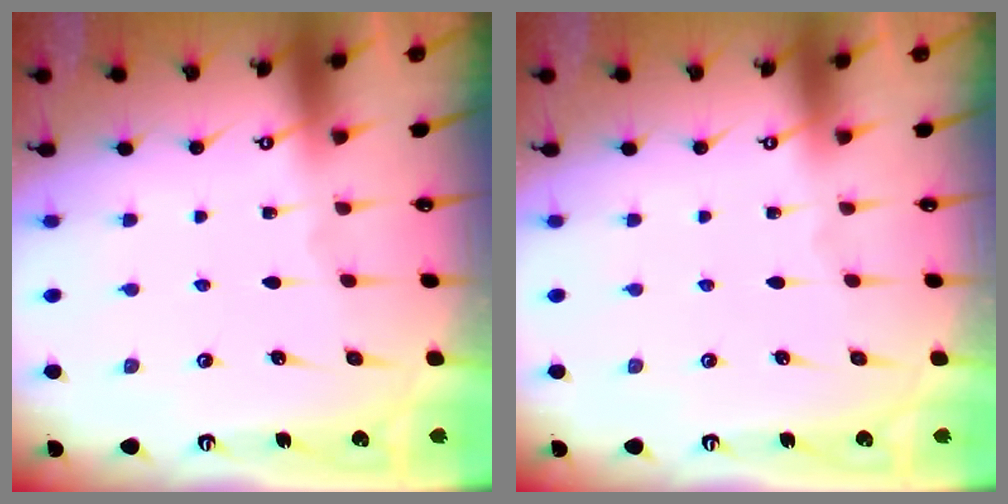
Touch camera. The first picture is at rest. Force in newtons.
{"total": 0.0}